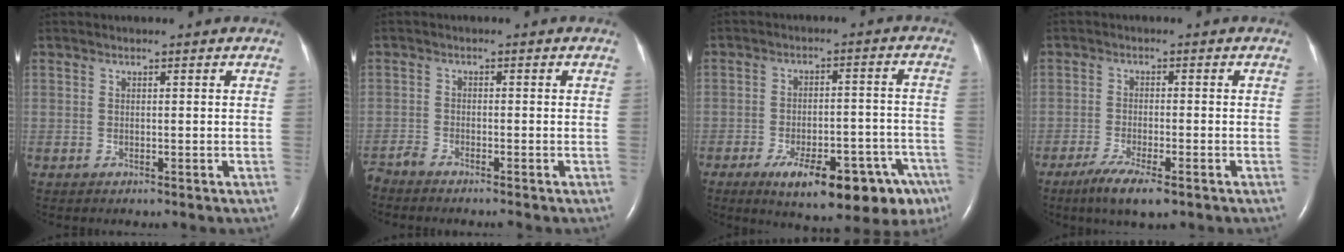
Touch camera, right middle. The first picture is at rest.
{"total": 3.4, "force": [-3.2, 0.0, 1.2], "torque": [-0.020, -0.011, -0.058]}
{"total": 17.8, "force": [-10.9, 6.3, 12.6], "torque": [-0.108, 0.023, -0.147]}
{"total": 6.2, "force": [-4.0, 1.0, 4.7], "torque": [-0.086, -0.013, -0.064]}